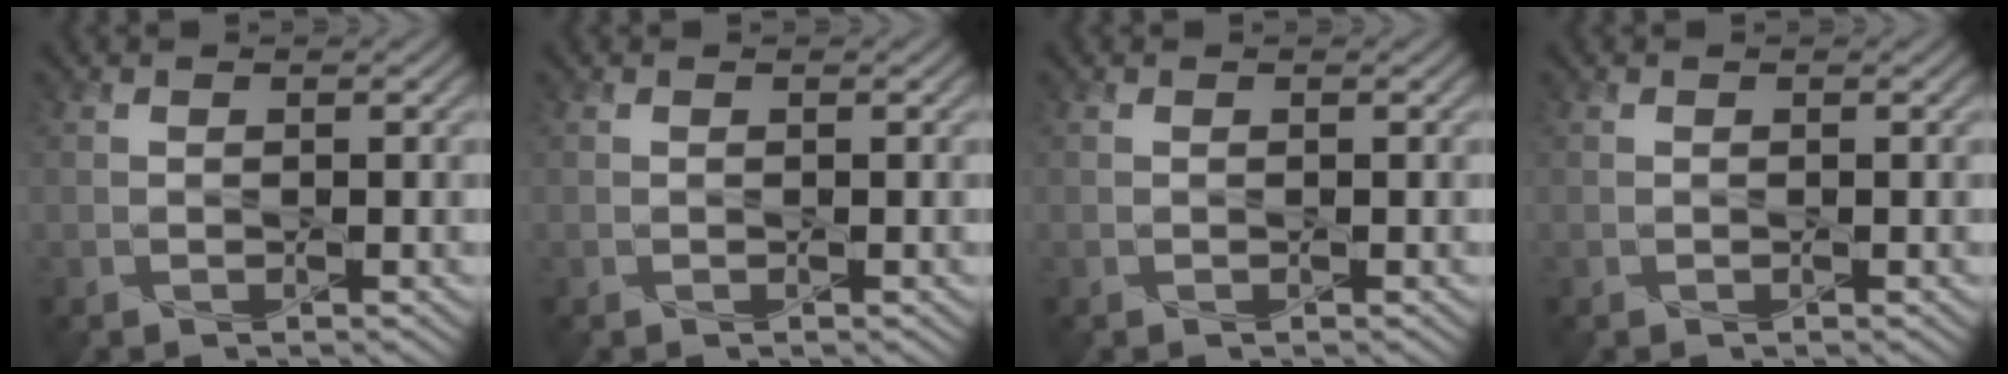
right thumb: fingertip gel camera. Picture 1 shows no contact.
{"total": 0.0}
{"total": 0.0}
{"total": 0.0}